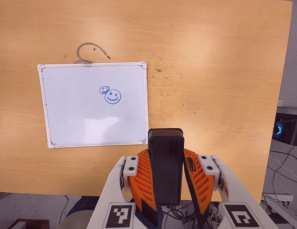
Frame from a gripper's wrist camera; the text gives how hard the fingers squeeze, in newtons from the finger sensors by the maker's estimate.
{"total": 9.1, "left": 7.8, "right": 10.4}